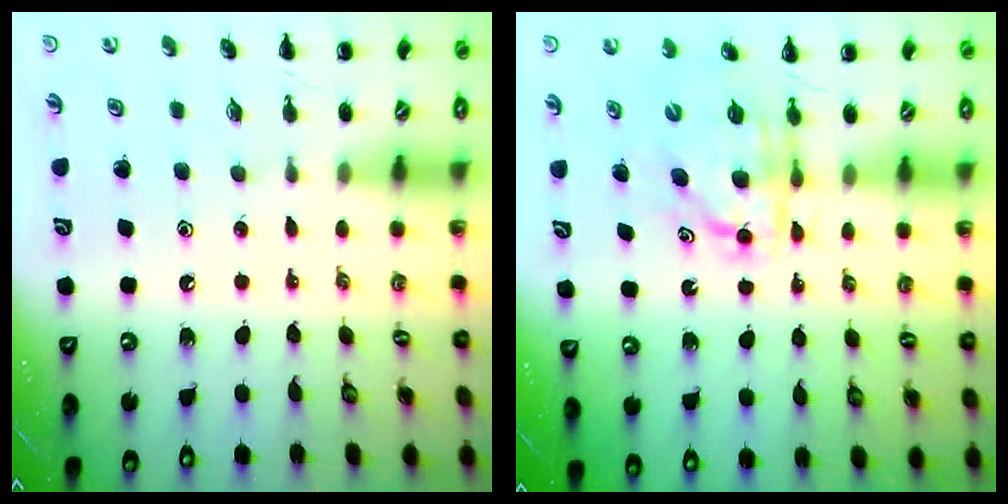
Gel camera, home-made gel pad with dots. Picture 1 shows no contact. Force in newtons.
{"total": 6.7, "press": 6.6, "slide": 1.0}